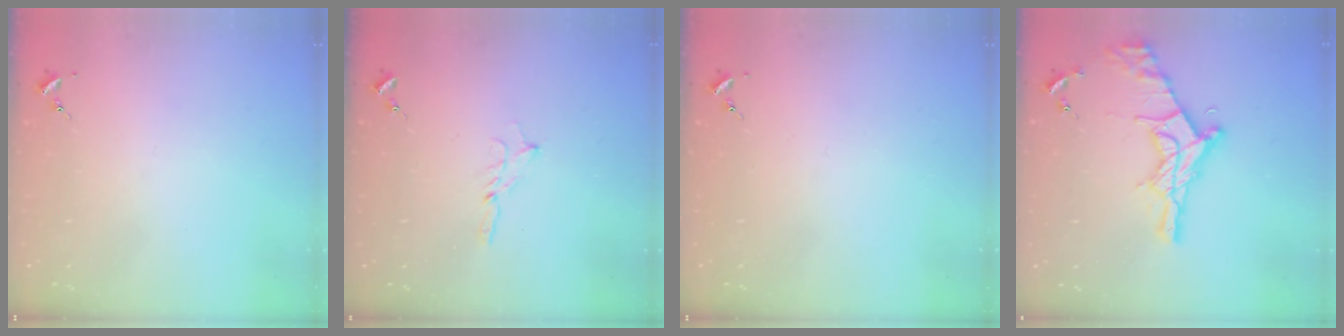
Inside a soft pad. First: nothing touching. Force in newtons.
{"total": 2.5, "press": 2.5, "slide": 0.2}
{"total": 0.0}
{"total": 19.0, "press": 18.9, "slide": 1.3}